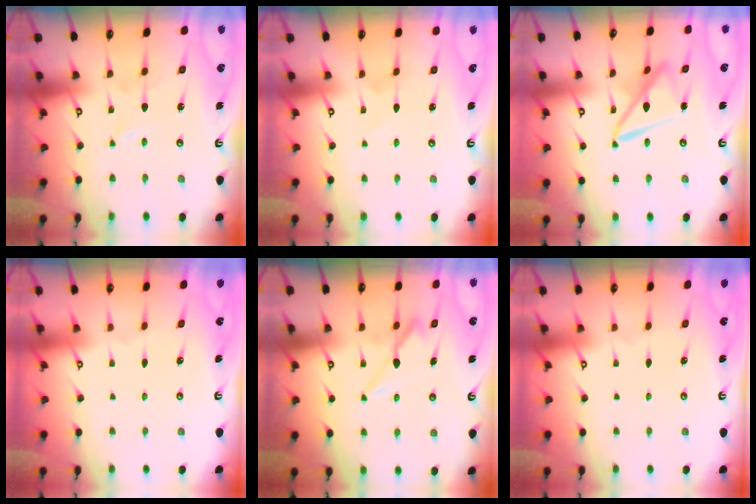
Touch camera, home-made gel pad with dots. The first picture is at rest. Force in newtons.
{"total": 2.5, "press": 2.5, "slide": 0.3}
{"total": 12.9, "press": 12.8, "slide": 1.2}
{"total": 0.0}
{"total": 6.8, "press": 6.7, "slide": 0.8}
{"total": 0.0}